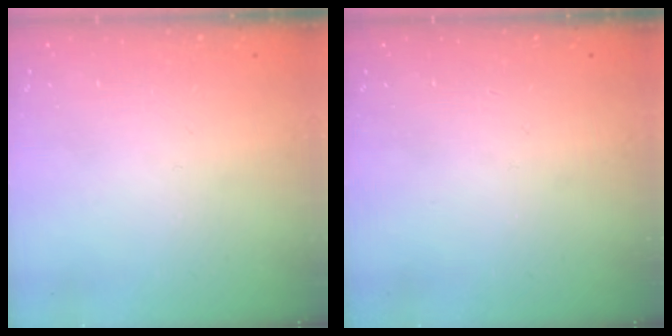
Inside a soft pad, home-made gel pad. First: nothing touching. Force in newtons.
{"total": 0.0}